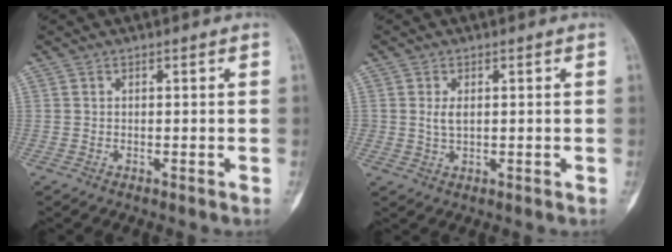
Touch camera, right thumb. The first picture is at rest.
{"total": 2.5, "force": [0.5, 1.5, 2.0], "torque": [-0.036, -0.003, 0.013]}